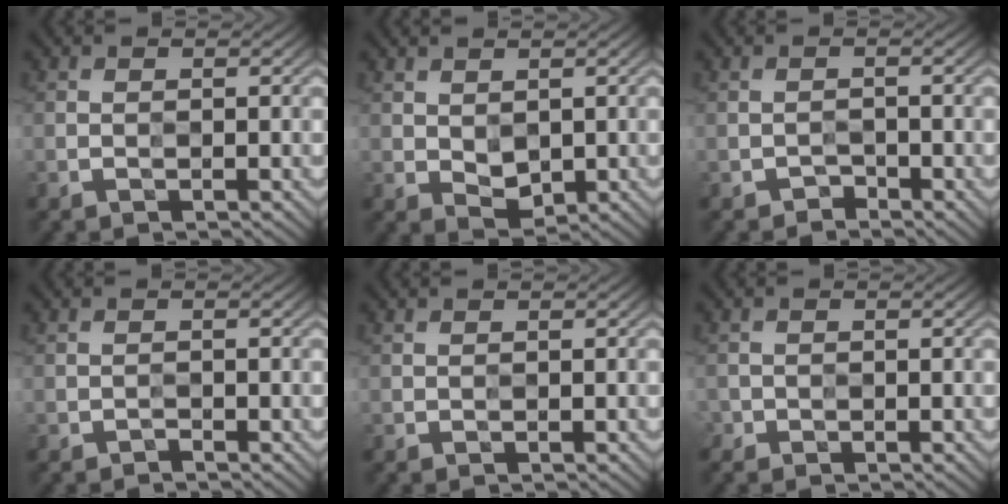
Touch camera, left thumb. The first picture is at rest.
{"total": 1.7, "force": [1.2, 1.1, 0.5], "torque": [-0.020, -0.002, 0.024]}
{"total": 1.1, "force": [-0.8, 0.2, -0.6], "torque": [0.011, 0.004, -0.016]}
{"total": 0.6, "force": [-0.5, 0.0, -0.2], "torque": [0.003, 0.001, -0.009]}
{"total": 0.0}
{"total": 1.2, "force": [-0.8, 0.9, 0.1], "torque": [-0.001, -0.006, -0.017]}